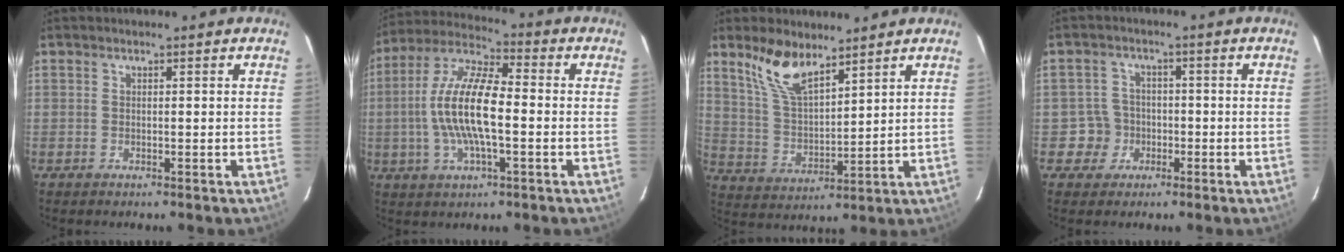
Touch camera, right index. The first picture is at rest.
{"total": 14.1, "force": [-1.5, 4.2, 13.4], "torque": [-0.267, 0.008, -0.035]}
{"total": 9.7, "force": [7.1, 3.4, 5.7], "torque": [-0.114, 0.007, 0.149]}
{"total": 4.5, "force": [-1.5, 4.2, -0.3], "torque": [0.006, 0.022, -0.025]}